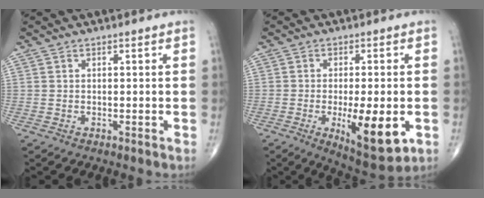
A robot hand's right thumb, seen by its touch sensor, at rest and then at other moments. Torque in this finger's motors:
{"motor_torque": [1.47, 1.56, 0.28, -0.34, 0.32]}